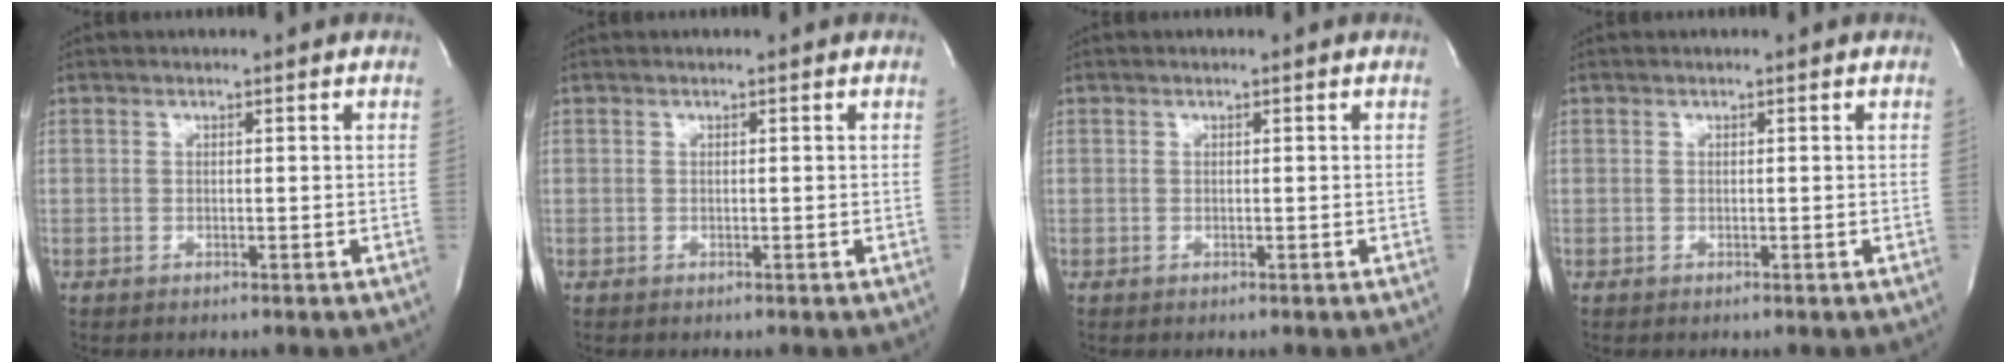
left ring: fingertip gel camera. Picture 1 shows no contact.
{"total": 0.0}
{"total": 0.0}
{"total": 0.0}